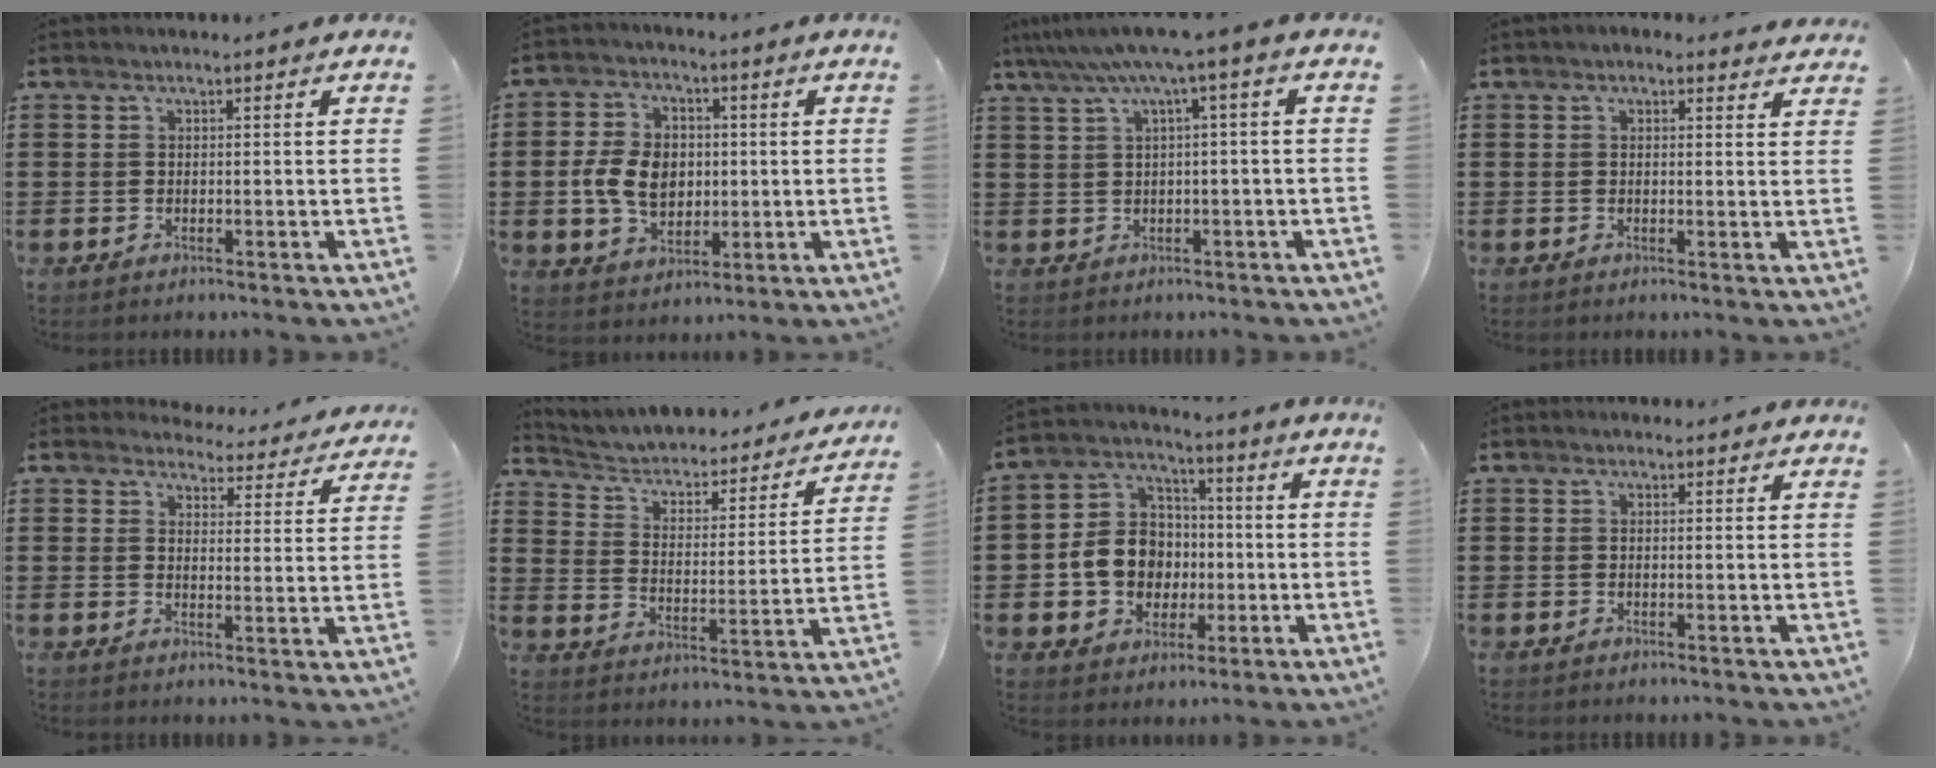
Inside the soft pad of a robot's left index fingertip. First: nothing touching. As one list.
[{"total": 8.2, "force": [-0.3, 6.2, 5.4], "torque": [-0.123, 0.010, -0.010]}, {"total": 5.2, "force": [1.5, -0.3, 5.0], "torque": [-0.095, -0.011, 0.022]}, {"total": 1.4, "force": [1.2, 0.6, 0.5], "torque": [-0.005, 0.003, 0.020]}, {"total": 4.3, "force": [4.2, 0.6, 0.5], "torque": [-0.023, -0.028, 0.072]}, {"total": 2.7, "force": [2.0, 1.5, 0.9], "torque": [-0.035, -0.024, 0.023]}, {"total": 9.3, "force": [-1.1, 8.4, 3.8], "torque": [-0.105, 0.020, -0.017]}, {"total": 0.6, "force": [0.3, 0.5, 0.2], "torque": [-0.005, 0.003, 0.005]}]